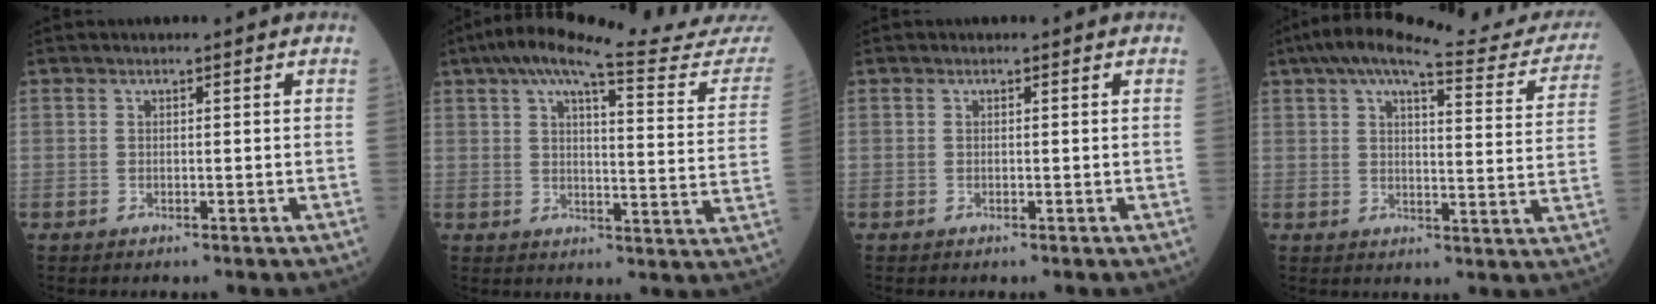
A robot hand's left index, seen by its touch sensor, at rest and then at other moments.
{"total": 21.1, "force": [19.3, 0.0, 8.4], "torque": [-0.120, -0.051, 0.234]}
{"total": 0.0}
{"total": 21.3, "force": [18.8, 3.4, 9.5], "torque": [-0.128, -0.010, 0.223]}